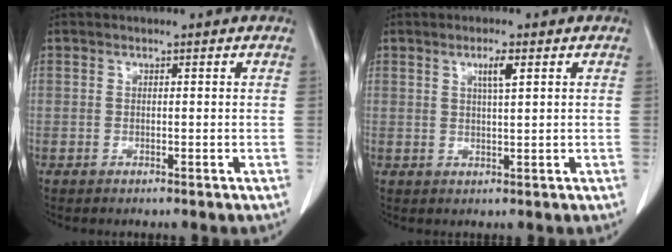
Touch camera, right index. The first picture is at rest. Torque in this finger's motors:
{"motor_torque": [0.26, 0.09, 0.08, 0.02]}